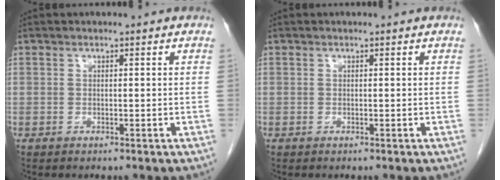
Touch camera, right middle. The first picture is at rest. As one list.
[{"total": 0.0}]